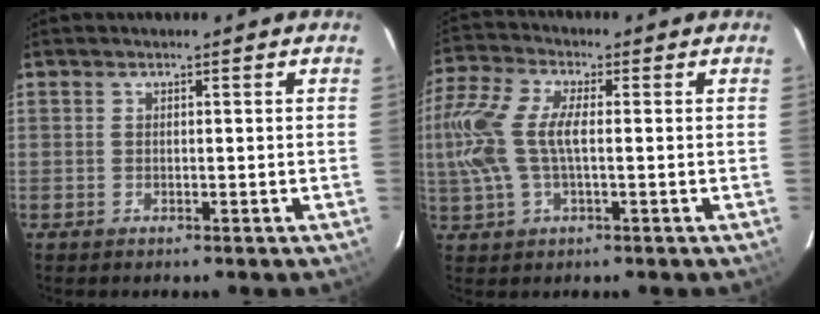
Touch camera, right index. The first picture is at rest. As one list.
[{"total": 13.9, "force": [0.0, 6.3, 12.4], "torque": [-0.265, 0.012, -0.004]}]